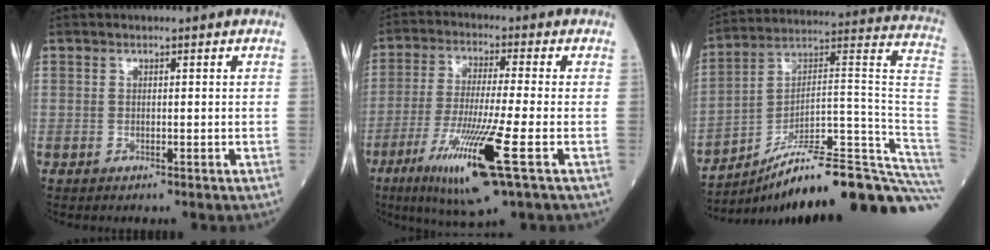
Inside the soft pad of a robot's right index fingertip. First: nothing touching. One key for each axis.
{"total": 13.6, "fx": -5.8, "fy": -0.1, "fz": 12.3, "tx": -0.245, "ty": -0.035, "tz": -0.104}
{"total": 26.5, "fx": -20.5, "fy": 0.9, "fz": 16.9, "tx": -0.132, "ty": 0.048, "tz": -0.304}